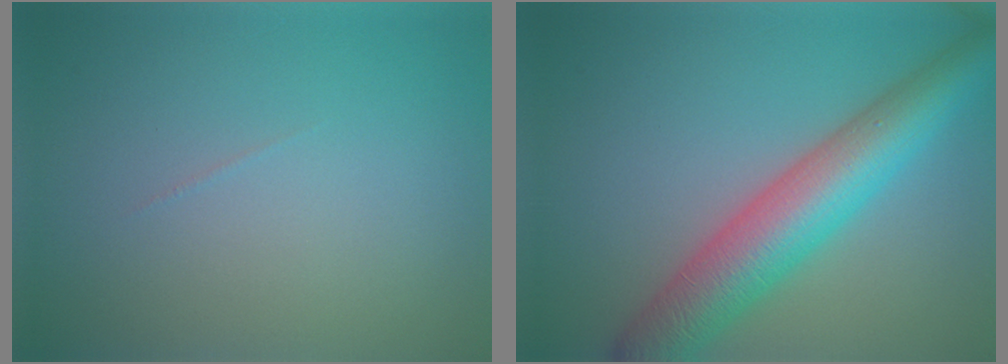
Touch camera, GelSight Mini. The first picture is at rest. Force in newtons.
{"total": 8.4, "press": 8.4, "slide": 0.4}